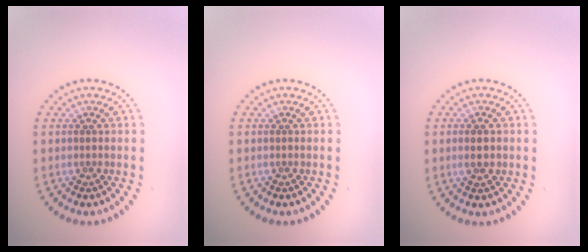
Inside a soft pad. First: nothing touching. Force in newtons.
{"total": 0.0}
{"total": 1.7, "press": 1.7, "slide": 0.5}